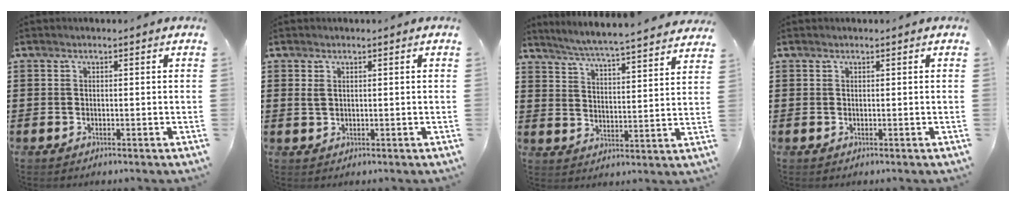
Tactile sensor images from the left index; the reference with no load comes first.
{"total": 1.3, "force": [0.5, 0.7, 0.9], "torque": [-0.021, 0.004, 0.010]}
{"total": 5.3, "force": [5.1, -0.9, 1.1], "torque": [-0.046, -0.043, 0.083]}
{"total": 0.0}